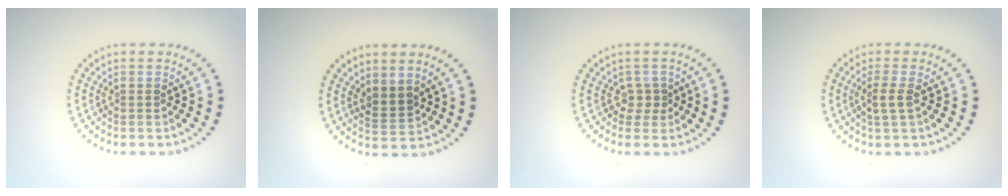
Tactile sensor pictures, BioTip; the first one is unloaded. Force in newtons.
{"total": 1.9, "press": 1.5, "slide": 1.2}
{"total": 1.5, "press": 1.1, "slide": 1.0}
{"total": 1.8, "press": 1.6, "slide": 0.7}